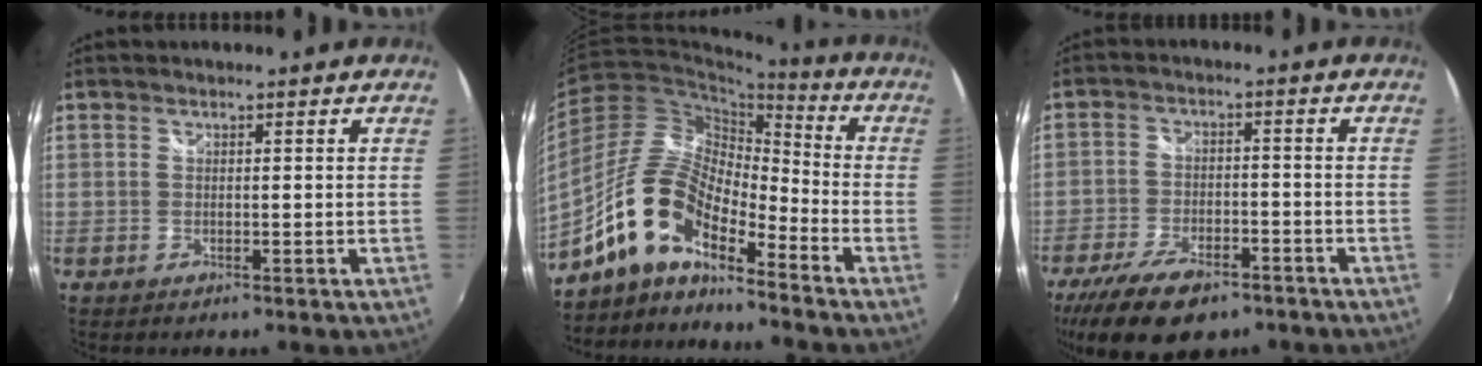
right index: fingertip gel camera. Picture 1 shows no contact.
{"total": 13.4, "force": [-9.0, 4.8, 8.6], "torque": [-0.166, 0.016, -0.184]}
{"total": 14.1, "force": [-9.6, 6.7, 8.0], "torque": [-0.184, -0.022, -0.161]}